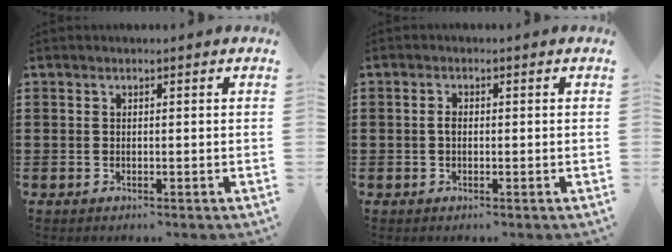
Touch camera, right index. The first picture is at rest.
{"total": 1.4, "force": [-0.1, 0.7, 1.2], "torque": [-0.024, 0.003, -0.003]}